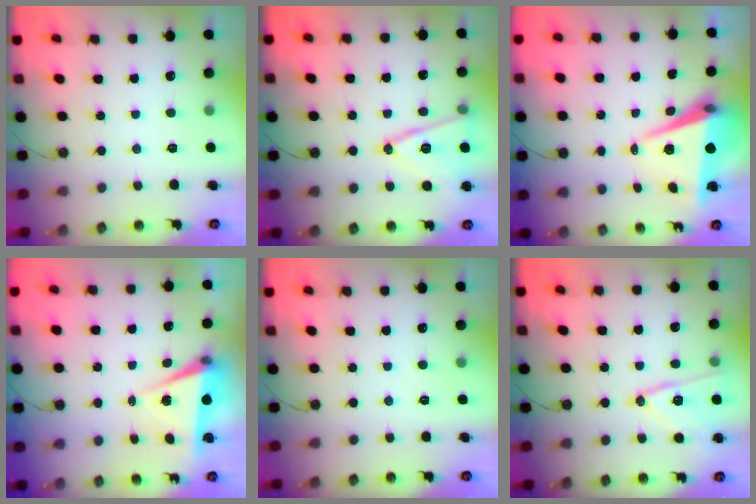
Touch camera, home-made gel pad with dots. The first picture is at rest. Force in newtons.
{"total": 14.9, "press": 14.6, "slide": 3.3}
{"total": 8.4, "press": 7.3, "slide": 4.3}
{"total": 6.1, "press": 4.3, "slide": 4.3}
{"total": 0.0}
{"total": 13.2, "press": 13.1, "slide": 1.4}